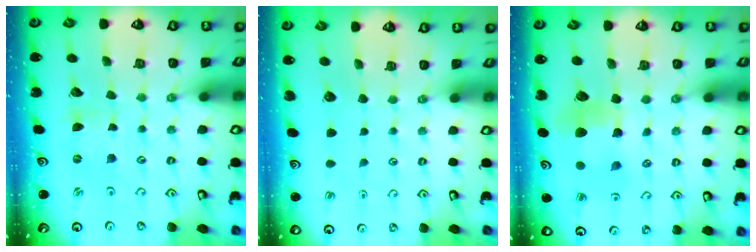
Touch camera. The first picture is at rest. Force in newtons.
{"total": 0.0}
{"total": 7.8, "press": 7.7, "slide": 0.9}